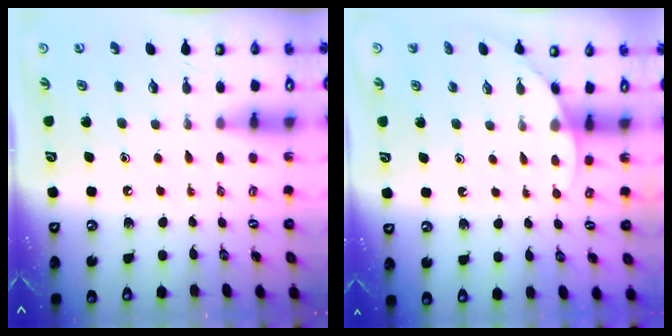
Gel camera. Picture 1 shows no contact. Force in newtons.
{"total": 3.6, "press": 3.6, "slide": 0.1}